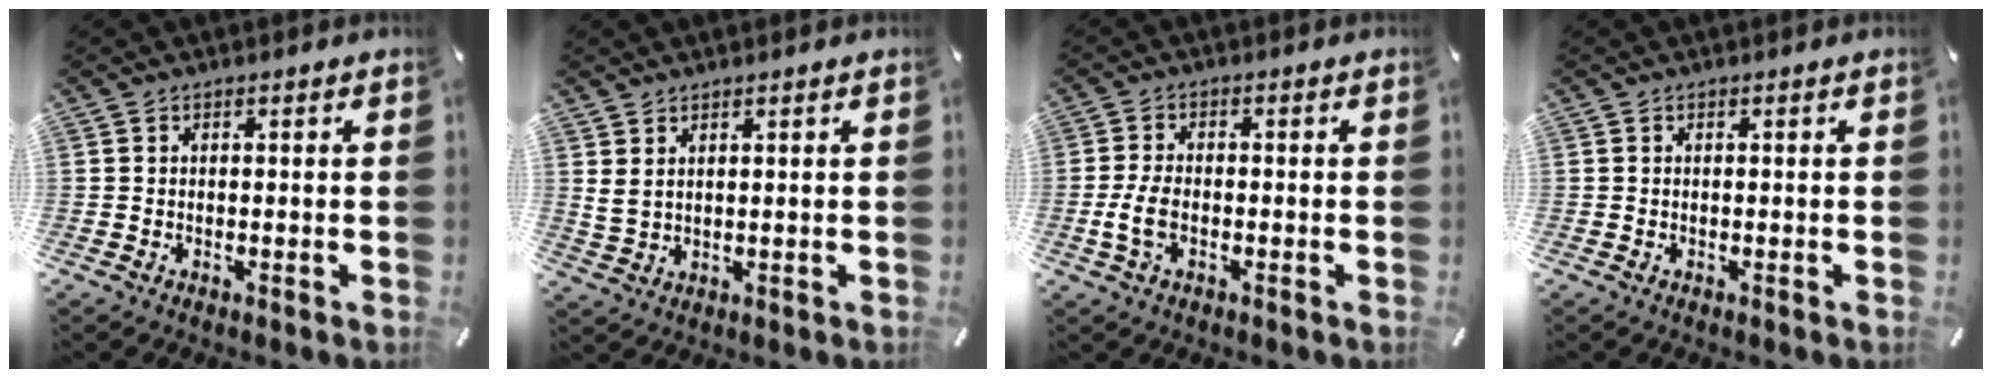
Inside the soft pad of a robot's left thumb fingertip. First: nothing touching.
{"total": 2.8, "force": [1.8, 1.1, 1.9], "torque": [-0.040, -0.001, 0.035]}
{"total": 4.7, "force": [-1.4, 2.7, 3.7], "torque": [-0.079, 0.005, -0.027]}
{"total": 0.0}